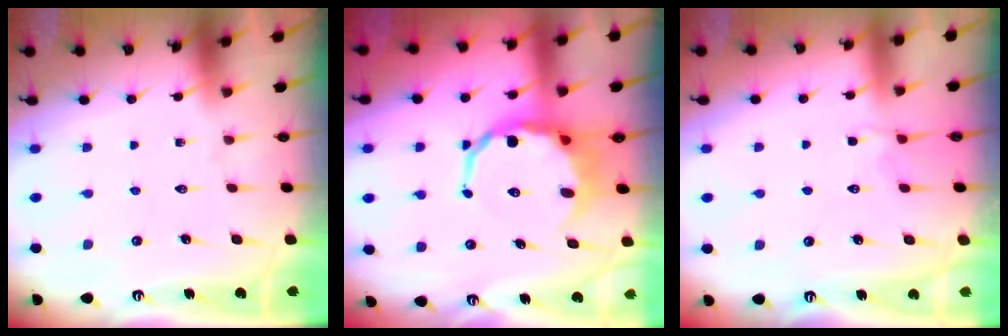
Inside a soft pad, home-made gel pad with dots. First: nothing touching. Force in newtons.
{"total": 11.0, "press": 10.6, "slide": 2.7}
{"total": 2.2, "press": 1.7, "slide": 1.4}